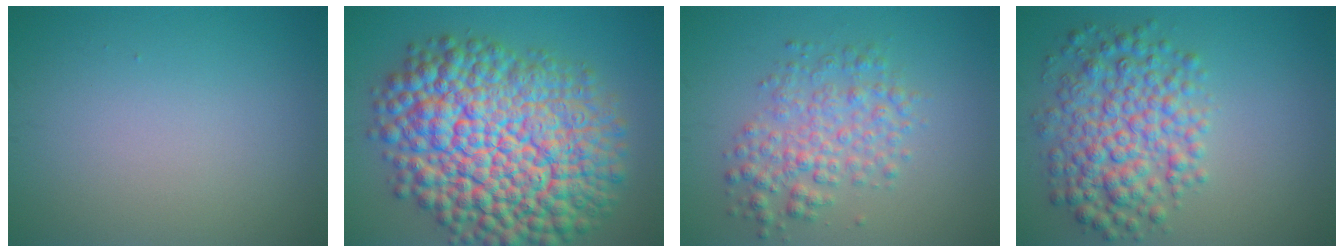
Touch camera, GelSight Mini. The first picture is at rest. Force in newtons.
{"total": 17.5, "press": 17.5, "slide": 0.6}
{"total": 4.0, "press": 4.0, "slide": 0.0}
{"total": 6.5, "press": 6.5, "slide": 0.0}